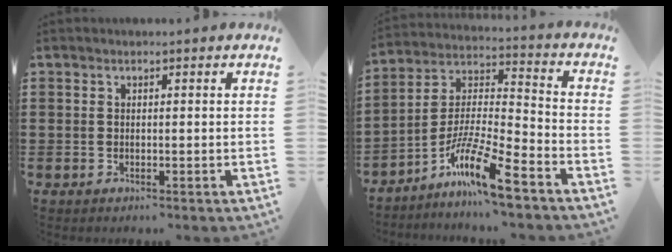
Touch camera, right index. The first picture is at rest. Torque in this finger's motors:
{"motor_torque": [0.59, 0.54, 0.62, 0.09]}